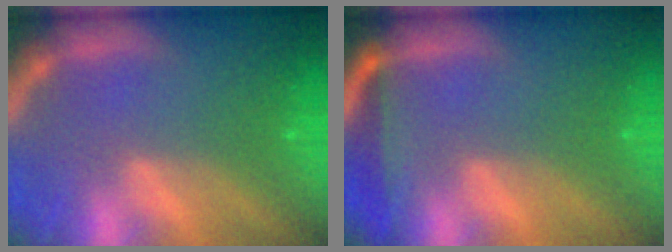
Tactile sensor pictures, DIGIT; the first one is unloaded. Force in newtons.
{"total": 3.0}